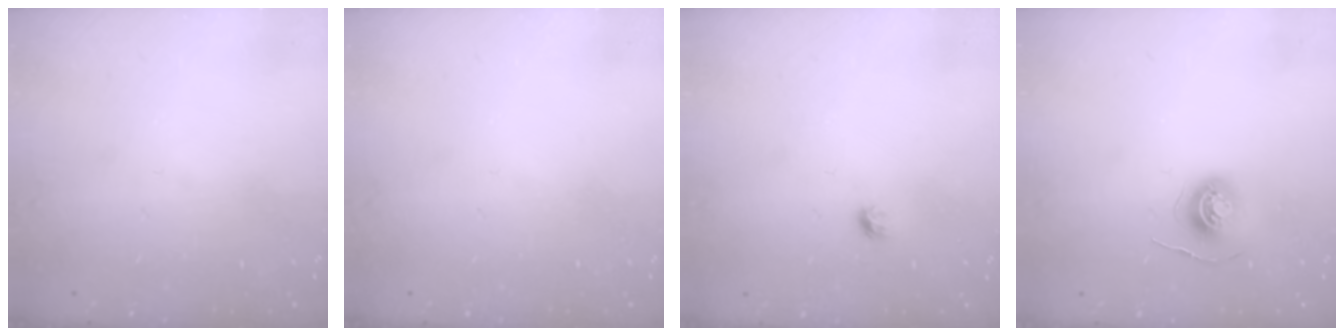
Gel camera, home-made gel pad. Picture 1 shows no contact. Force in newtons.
{"total": 0.0}
{"total": 4.2, "press": 4.1, "slide": 1.0}
{"total": 5.7, "press": 5.7, "slide": 0.5}